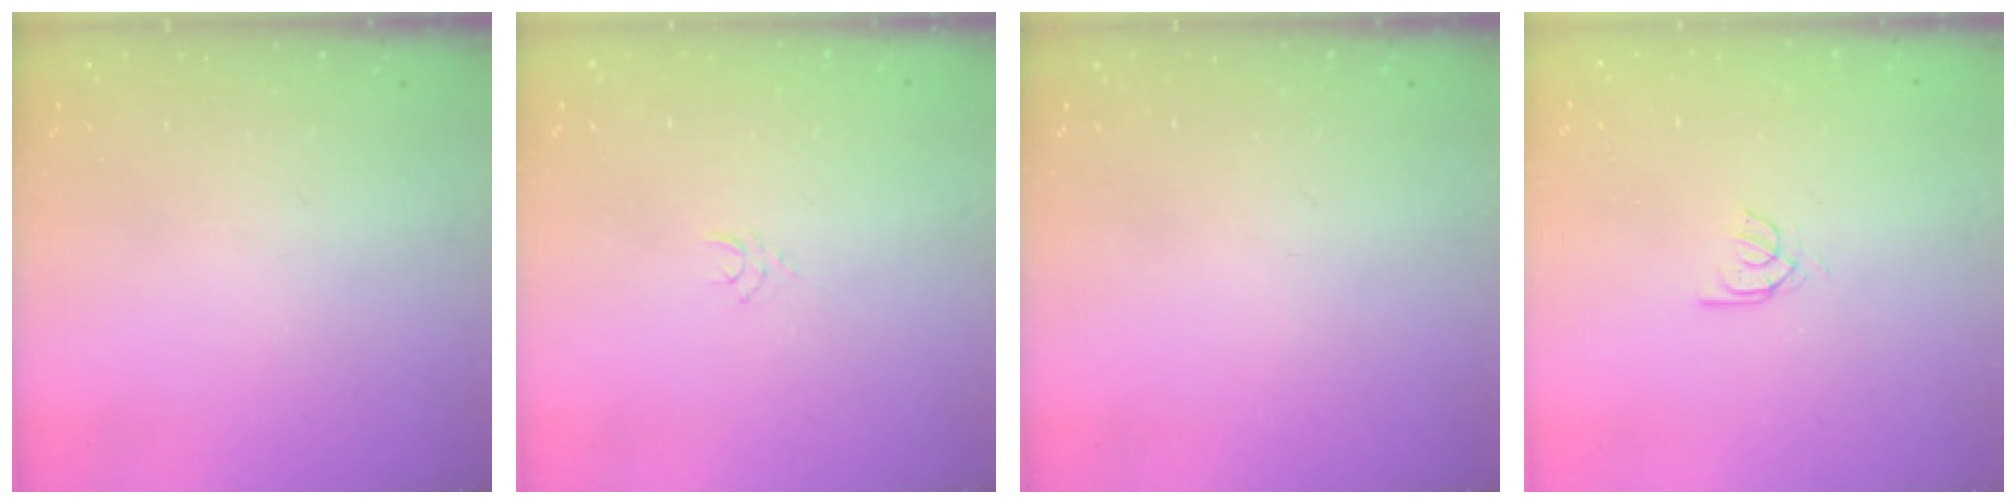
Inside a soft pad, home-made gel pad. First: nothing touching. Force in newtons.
{"total": 4.8, "press": 4.8, "slide": 0.3}
{"total": 0.0}
{"total": 2.6, "press": 2.6, "slide": 0.2}